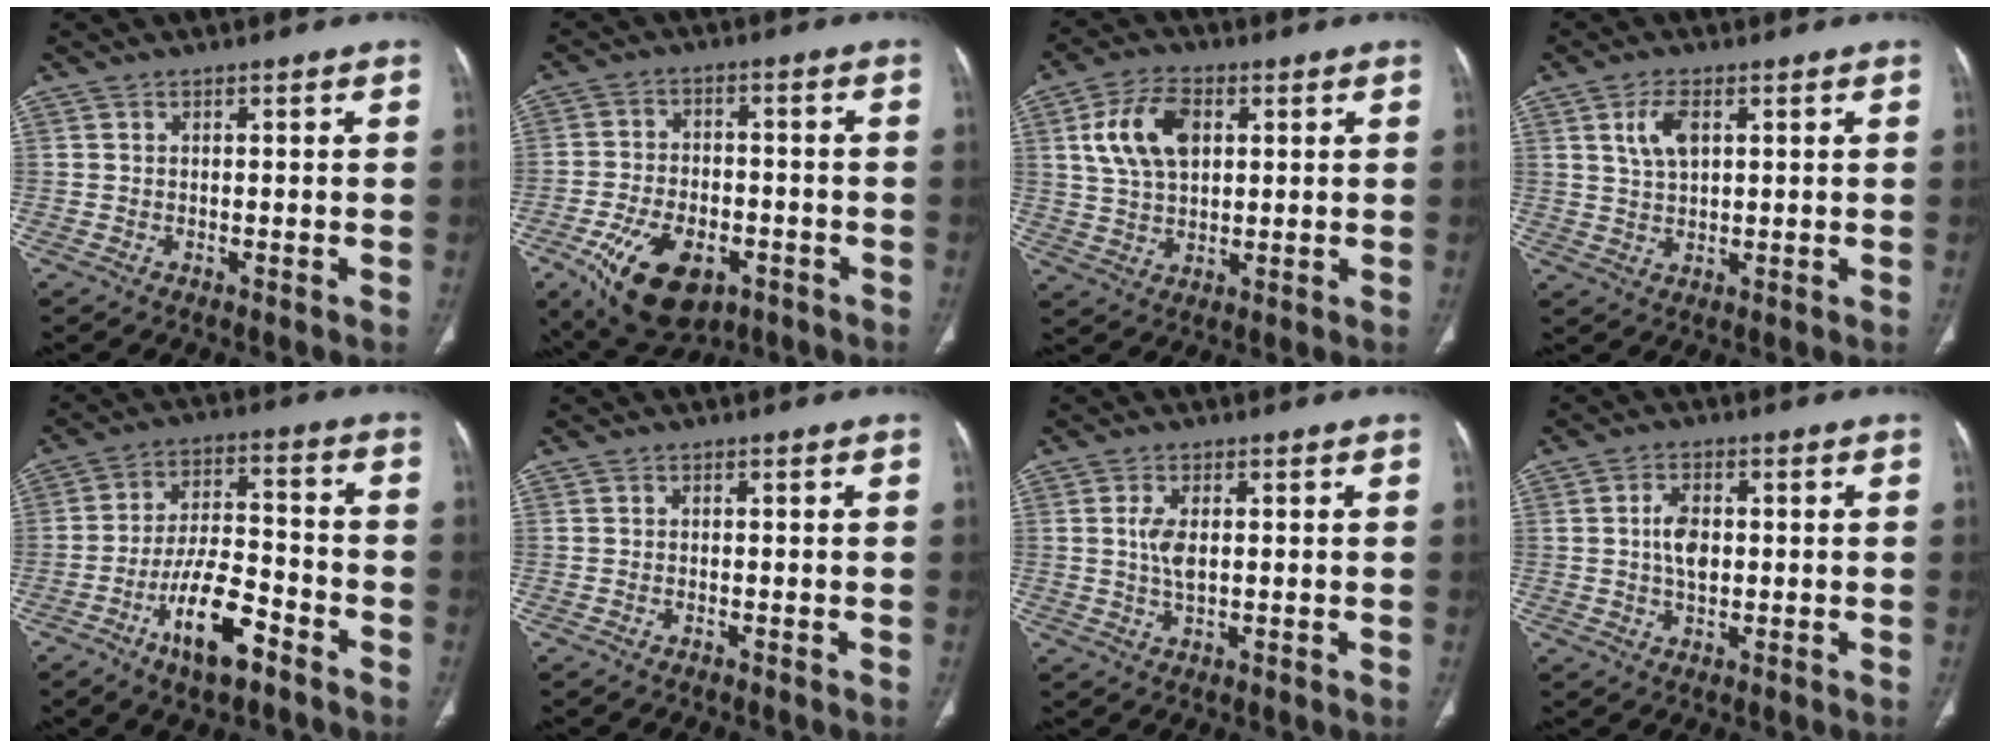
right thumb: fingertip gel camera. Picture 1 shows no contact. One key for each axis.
{"total": 15.4, "fx": -7.2, "fy": 8.8, "fz": 10.4, "tx": -0.169, "ty": 0.018, "tz": -0.107}
{"total": 11.0, "fx": 3.1, "fy": 6.8, "fz": 8.1, "tx": -0.145, "ty": 0.002, "tz": 0.060}
{"total": 5.3, "fx": 2.0, "fy": 2.7, "fz": 4.1, "tx": -0.079, "ty": -0.004, "tz": 0.043}
{"total": 12.6, "fx": -7.0, "fy": 4.7, "fz": 9.4, "tx": -0.167, "ty": 0.042, "tz": -0.119}
{"total": 0.0}
{"total": 4.0, "fx": 0.5, "fy": 1.7, "fz": 3.6, "tx": -0.077, "ty": -0.004, "tz": 0.013}
{"total": 5.0, "fx": 0.3, "fy": 3.0, "fz": 4.0, "tx": -0.073, "ty": 0.004, "tz": 0.005}